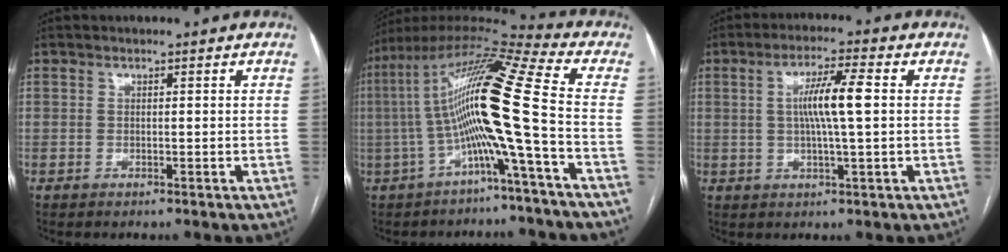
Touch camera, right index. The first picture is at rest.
{"total": 15.8, "force": [-2.6, -1.4, 15.5], "torque": [-0.282, 0.026, -0.063]}
{"total": 7.1, "force": [0.7, 0.1, 7.1], "torque": [-0.130, 0.004, 0.009]}